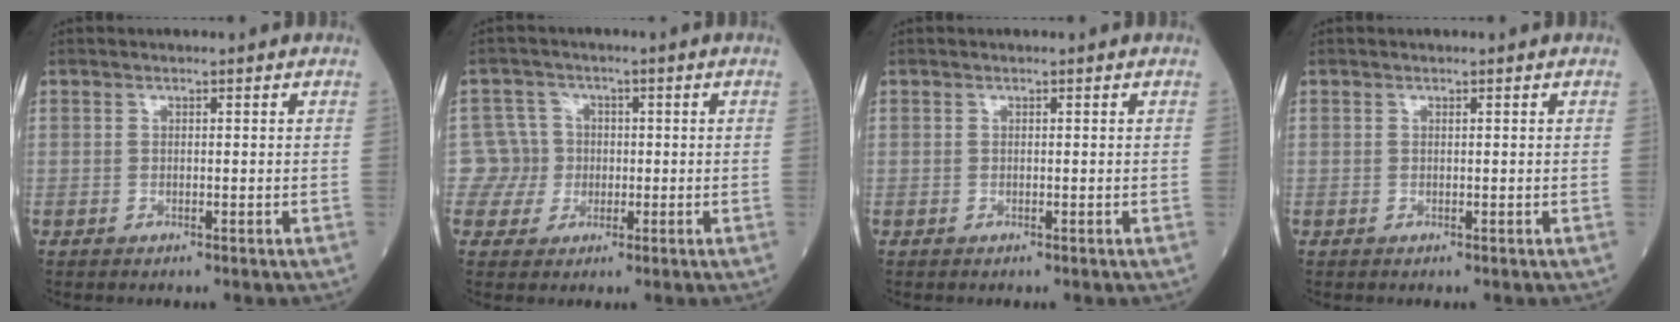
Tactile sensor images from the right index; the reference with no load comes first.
{"total": 4.7, "force": [-0.3, 4.7, -0.3], "torque": [0.018, 0.014, -0.007]}
{"total": 0.0}
{"total": 0.0}